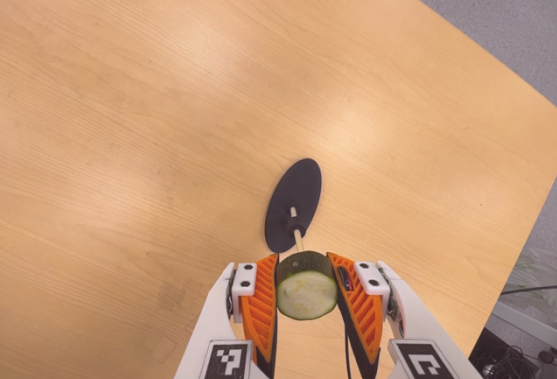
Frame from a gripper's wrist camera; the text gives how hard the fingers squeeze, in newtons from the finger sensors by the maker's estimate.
{"total": 12.8, "left": 12.7, "right": 13.0}